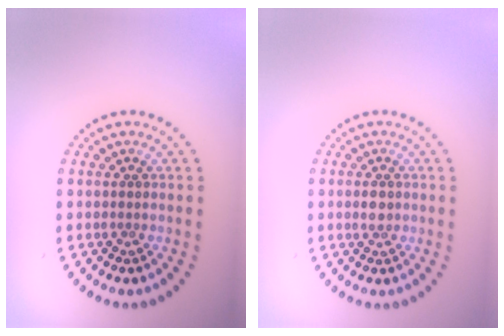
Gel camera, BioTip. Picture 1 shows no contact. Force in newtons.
{"total": 1.1, "press": 1.1, "slide": 0.2}